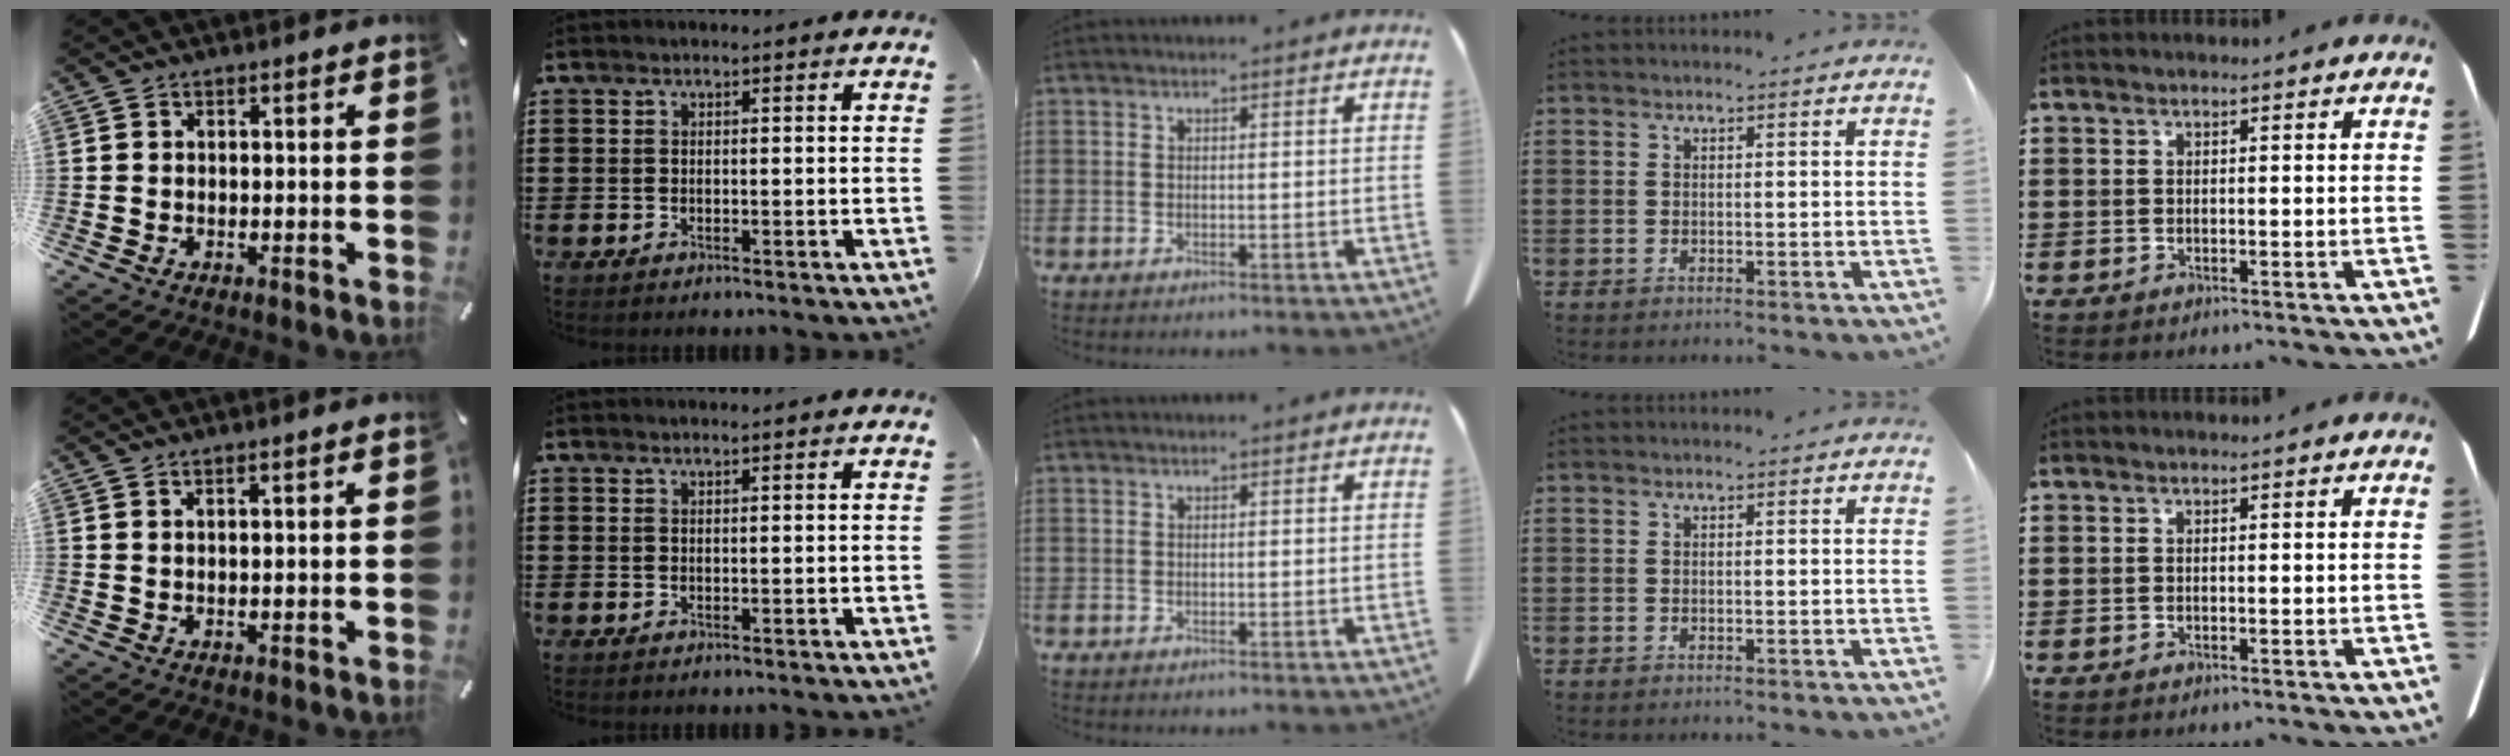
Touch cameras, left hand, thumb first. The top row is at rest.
{"thumb": {"total": 1.3, "force": [0.9, -0.2, 0.9], "torque": [-0.017, -0.003, 0.017]}, "index": {"total": 0.8, "force": [0.7, -0.1, 0.3], "torque": [-0.007, -0.002, 0.014]}}